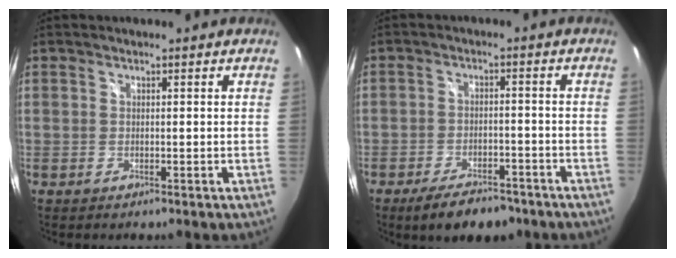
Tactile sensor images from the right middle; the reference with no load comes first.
{"total": 9.0, "force": [-6.8, 3.6, 4.7], "torque": [-0.100, -0.002, -0.101]}